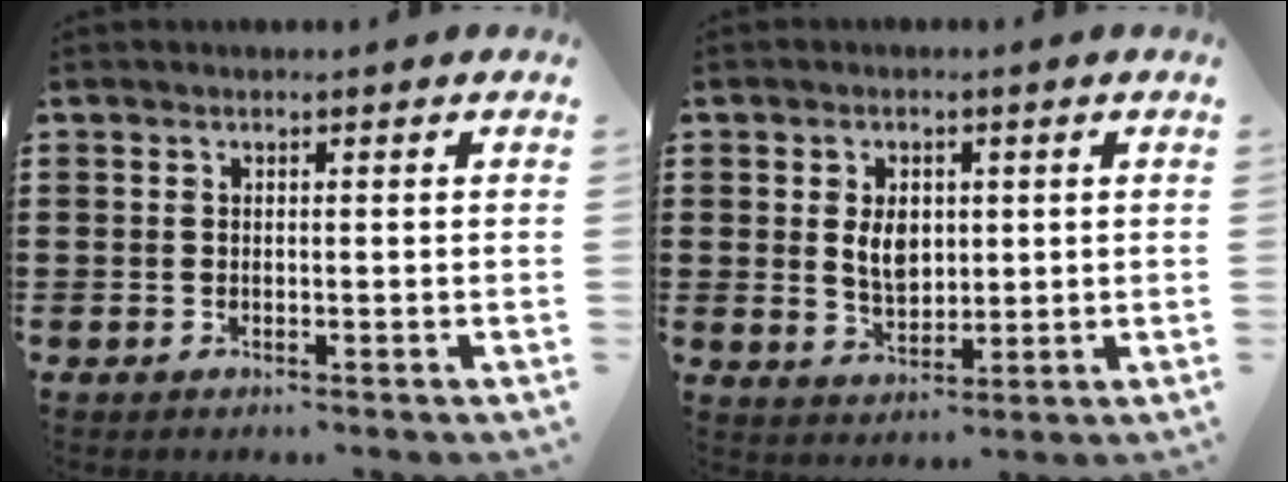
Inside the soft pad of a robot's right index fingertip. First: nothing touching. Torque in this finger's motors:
{"motor_torque": [0.72, -0.36, 0.26, 0.12]}